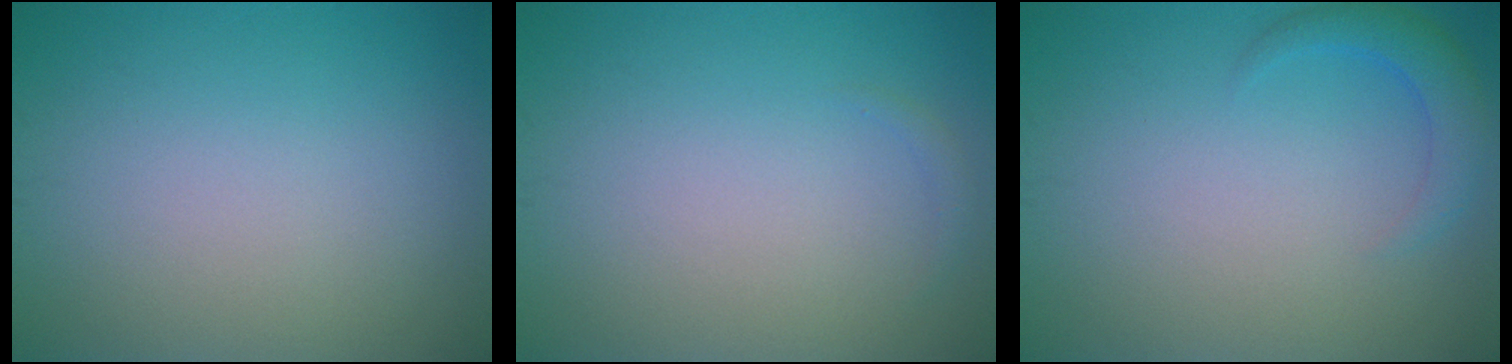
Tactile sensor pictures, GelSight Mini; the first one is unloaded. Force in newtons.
{"total": 0.5, "press": 0.5, "slide": 0.1}
{"total": 2.4, "press": 2.4, "slide": 0.2}